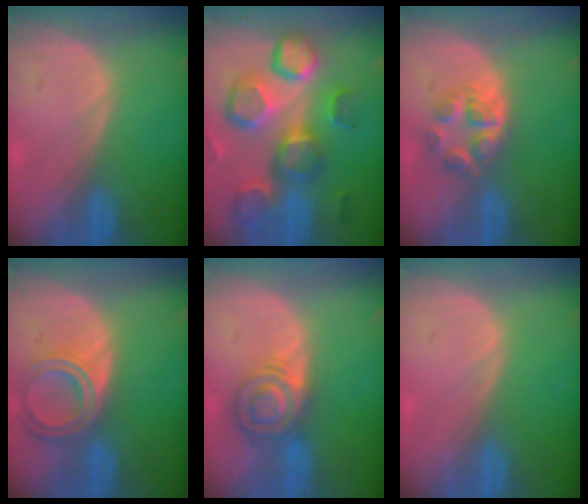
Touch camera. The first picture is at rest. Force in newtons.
{"total": 13.0, "press": 11.3, "slide": 6.5}
{"total": 5.0, "press": 4.8, "slide": 1.4}
{"total": 6.5, "press": 5.9, "slide": 2.8}
{"total": 6.4, "press": 6.2, "slide": 1.6}
{"total": 0.0}